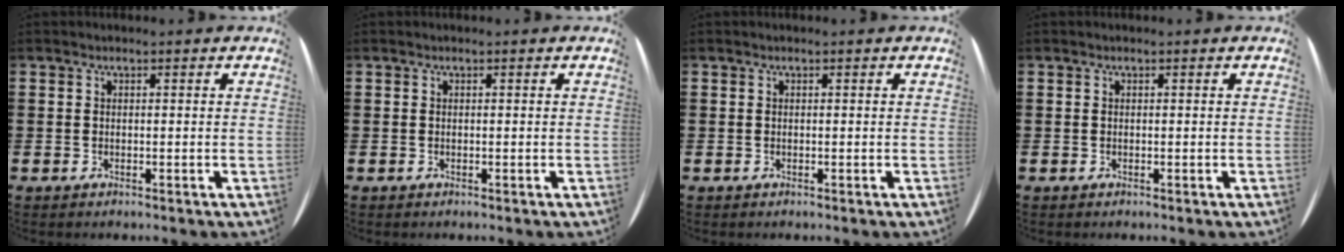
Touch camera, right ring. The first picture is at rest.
{"total": 0.0}
{"total": 0.0}
{"total": 0.0}